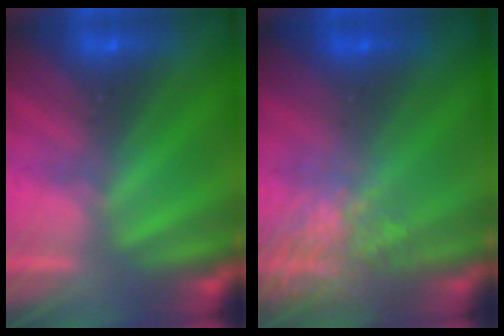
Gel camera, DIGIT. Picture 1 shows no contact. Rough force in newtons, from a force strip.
{"total": 7.8}